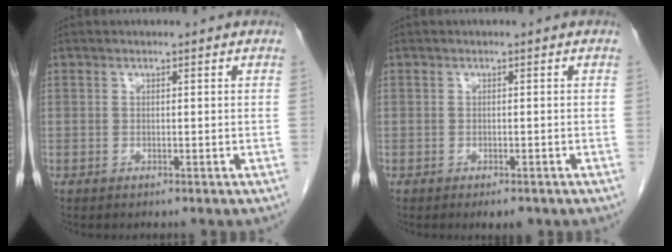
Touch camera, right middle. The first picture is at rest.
{"total": 2.0, "force": [-1.3, 0.8, 1.2], "torque": [-0.013, -0.001, -0.012]}